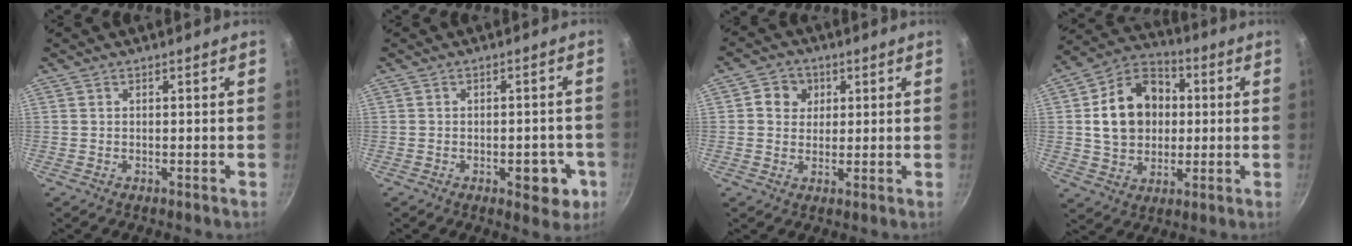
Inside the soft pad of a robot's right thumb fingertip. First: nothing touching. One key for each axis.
{"total": 6.8, "fx": -2.4, "fy": 3.6, "fz": 5.2, "tx": -0.038, "ty": 0.014, "tz": -0.025}
{"total": 5.1, "fx": 1.4, "fy": 4.6, "fz": 1.6, "tx": 0.008, "ty": -0.001, "tz": 0.012}
{"total": 15.7, "fx": 1.6, "fy": 12.4, "fz": 9.4, "tx": -0.130, "ty": 0.026, "tz": 0.023}